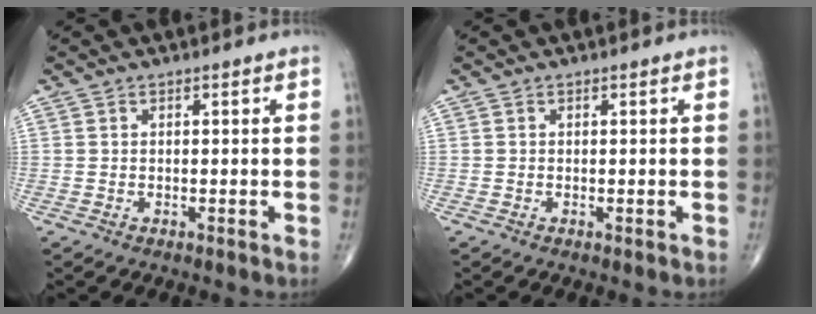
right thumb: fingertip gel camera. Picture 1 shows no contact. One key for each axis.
{"total": 0.0}